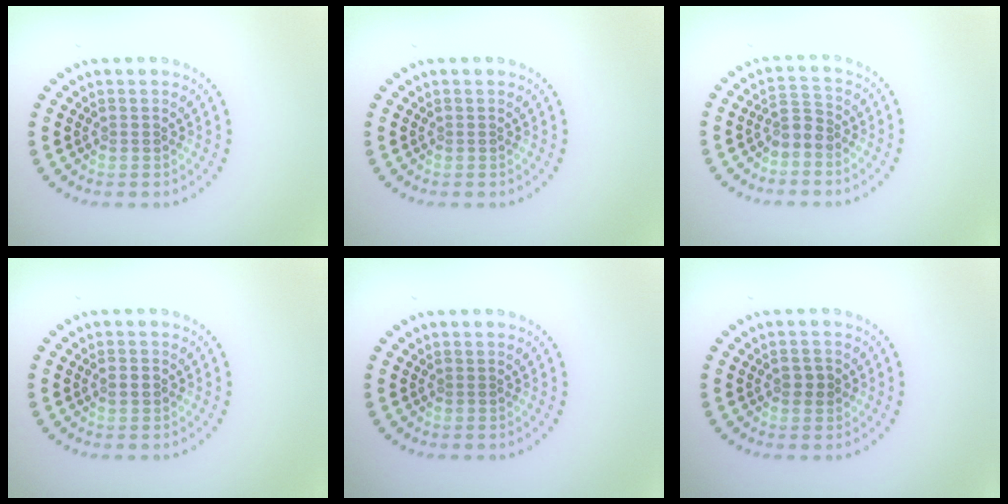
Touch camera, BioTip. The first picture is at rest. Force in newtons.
{"total": 0.0}
{"total": 1.9, "press": 1.5, "slide": 1.1}
{"total": 0.9, "press": 0.9, "slide": 0.0}
{"total": 0.0}
{"total": 1.5, "press": 1.5, "slide": 0.1}